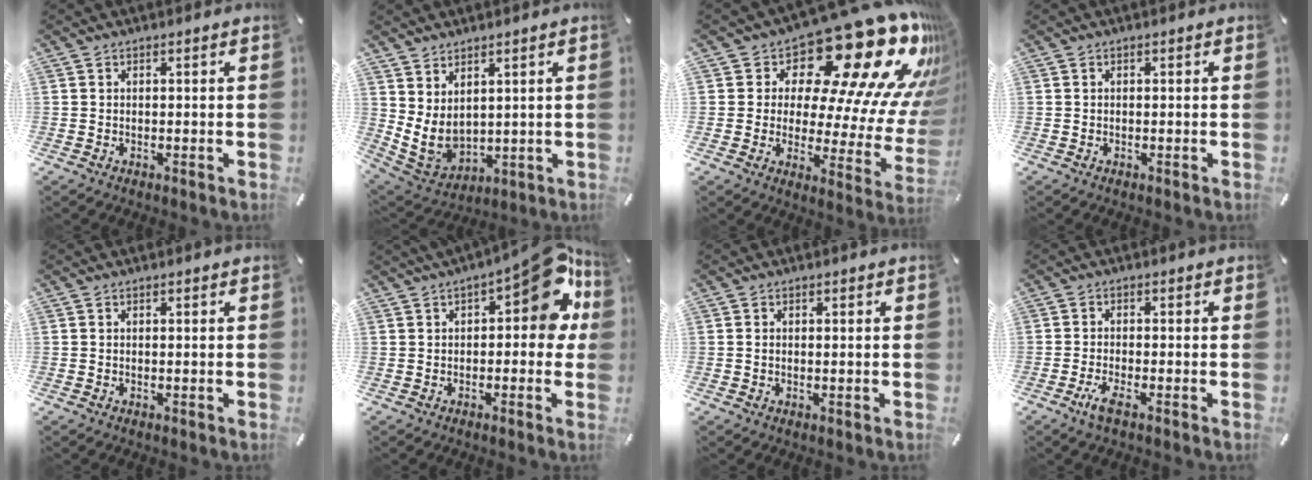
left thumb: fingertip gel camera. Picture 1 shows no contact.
{"total": 6.6, "force": [2.9, 5.2, 2.9], "torque": [-0.083, -0.030, 0.057]}
{"total": 26.2, "force": [15.9, 11.3, 17.5], "torque": [-0.228, -0.134, 0.271]}
{"total": 0.0}
{"total": 0.0}
{"total": 14.5, "force": [5.5, 6.3, 11.8], "torque": [-0.140, -0.039, 0.088]}
{"total": 0.9, "force": [0.0, 0.4, 0.8], "torque": [-0.016, 0.001, 0.000]}
{"total": 3.5, "force": [-1.9, 0.7, 2.9], "torque": [-0.066, -0.004, -0.038]}